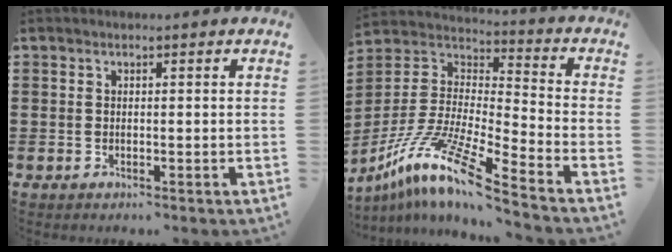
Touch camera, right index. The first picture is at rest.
{"total": 13.0, "force": [-10.0, 0.5, 8.3], "torque": [-0.177, -0.003, -0.200]}